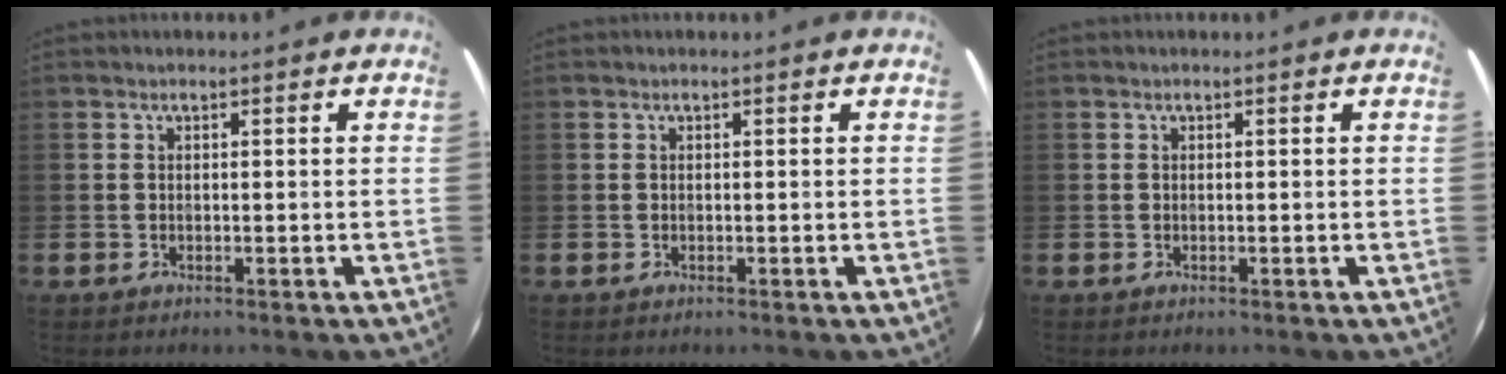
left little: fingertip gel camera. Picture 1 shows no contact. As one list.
[{"total": 0.0}, {"total": 0.0}]